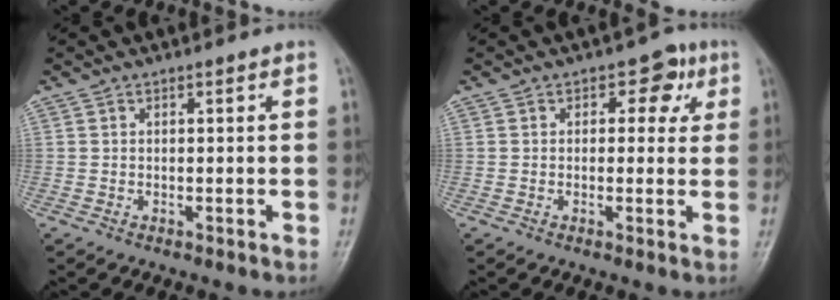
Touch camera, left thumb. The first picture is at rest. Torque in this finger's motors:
{"motor_torque": [-0.11, -0.04, -0.20, -0.04, 0.05]}